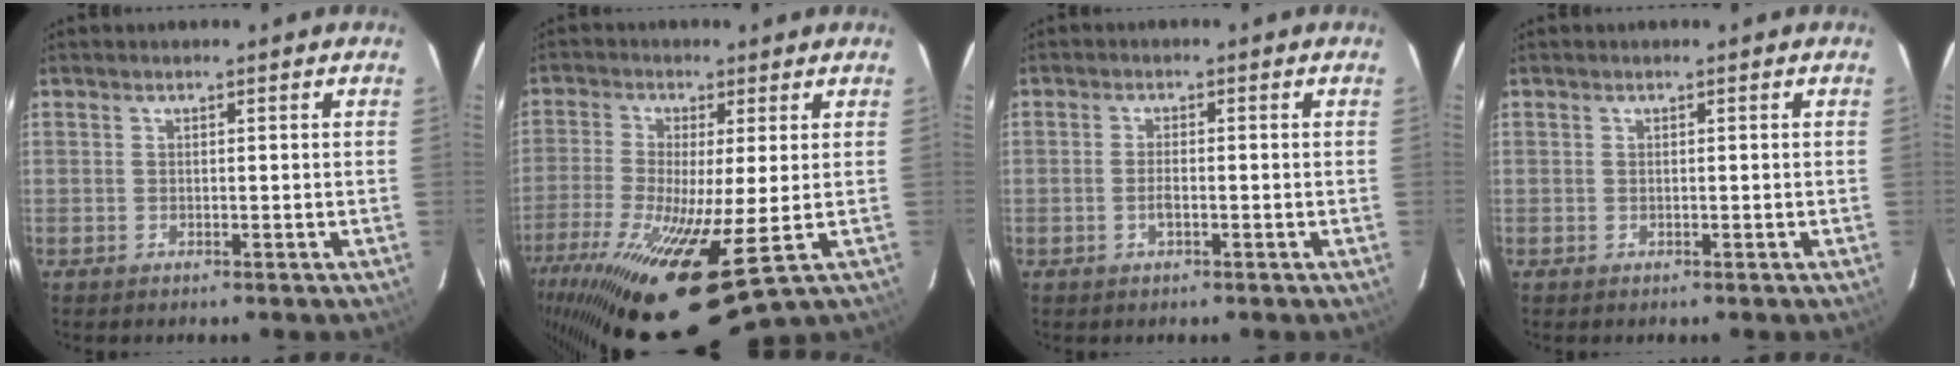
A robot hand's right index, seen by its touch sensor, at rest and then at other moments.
{"total": 19.8, "force": [-8.0, 4.2, 17.6], "torque": [-0.368, -0.075, -0.139]}
{"total": 2.1, "force": [-0.8, 0.8, 1.8], "torque": [-0.038, 0.001, -0.016]}
{"total": 0.0}